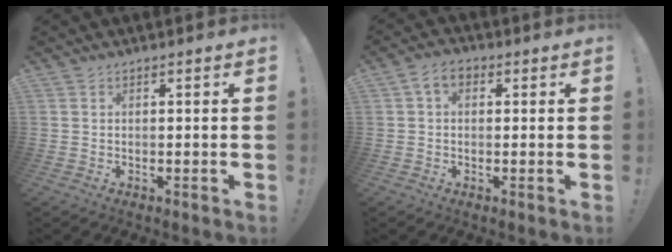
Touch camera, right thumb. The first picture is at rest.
{"total": 4.8, "force": [1.3, 3.3, 3.2], "torque": [-0.060, 0.007, 0.027]}